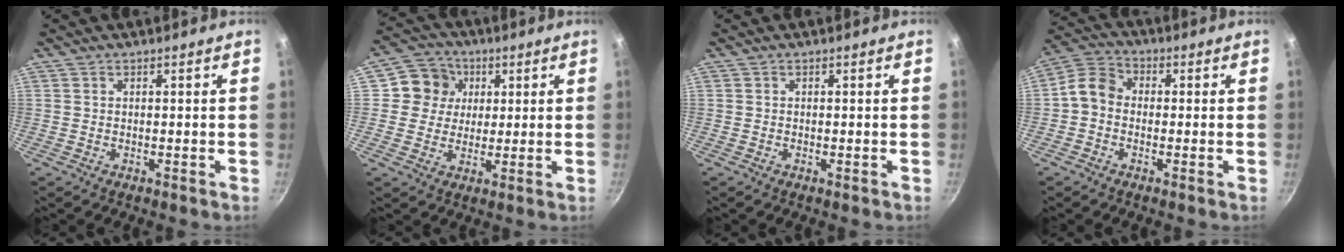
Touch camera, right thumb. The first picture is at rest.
{"total": 8.7, "force": [1.9, 8.2, 2.3], "torque": [0.000, 0.004, 0.024]}
{"total": 0.0}
{"total": 6.7, "force": [-0.6, 5.4, 4.0], "torque": [-0.065, 0.023, -0.029]}